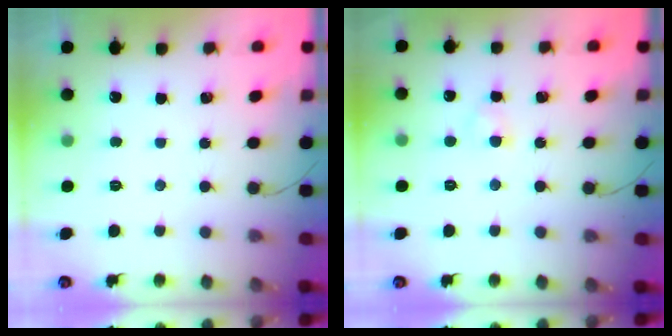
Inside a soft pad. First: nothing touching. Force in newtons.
{"total": 2.6, "press": 2.4, "slide": 1.1}